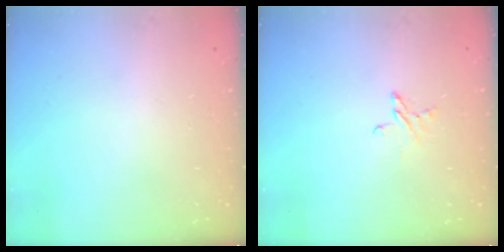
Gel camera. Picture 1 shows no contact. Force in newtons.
{"total": 3.4, "press": 3.4, "slide": 0.4}